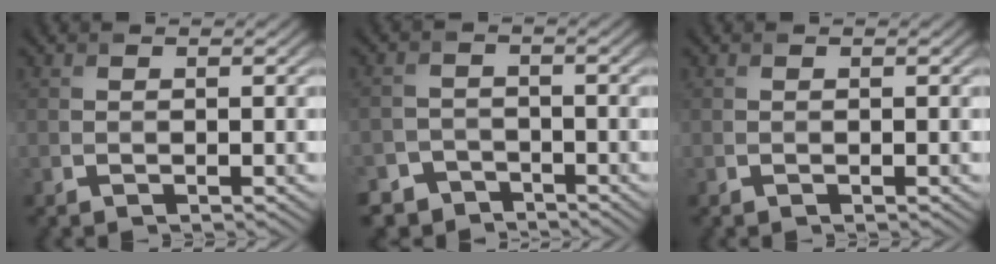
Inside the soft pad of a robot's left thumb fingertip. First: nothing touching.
{"total": 4.7, "force": [-3.8, 2.8, 0.5], "torque": [0.001, -0.001, -0.067]}
{"total": 0.0}